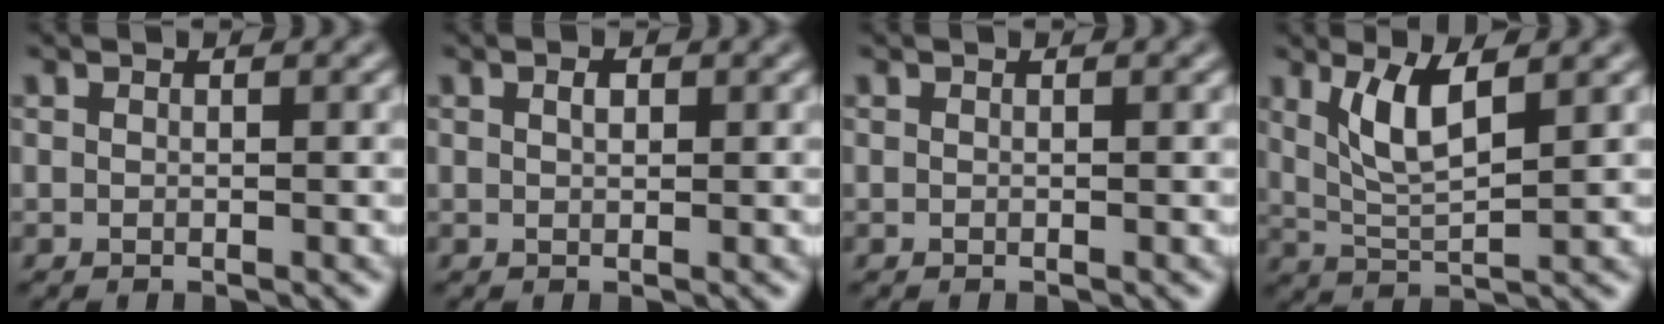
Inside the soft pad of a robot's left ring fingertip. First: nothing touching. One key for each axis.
{"total": 0.9, "fx": 0.4, "fy": 0.5, "fz": 0.7, "tx": -0.014, "ty": 0.002, "tz": 0.007}
{"total": 0.0}
{"total": 4.1, "fx": 1.8, "fy": 1.1, "fz": 3.5, "tx": -0.079, "ty": -0.005, "tz": 0.039}